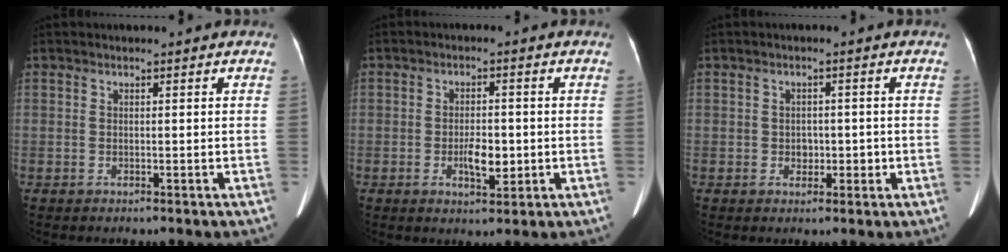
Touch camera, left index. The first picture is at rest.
{"total": 4.4, "force": [-1.2, 1.8, 3.8], "torque": [-0.066, -0.003, -0.014]}
{"total": 2.3, "force": [-0.6, 1.8, 1.3], "torque": [-0.019, 0.004, -0.003]}